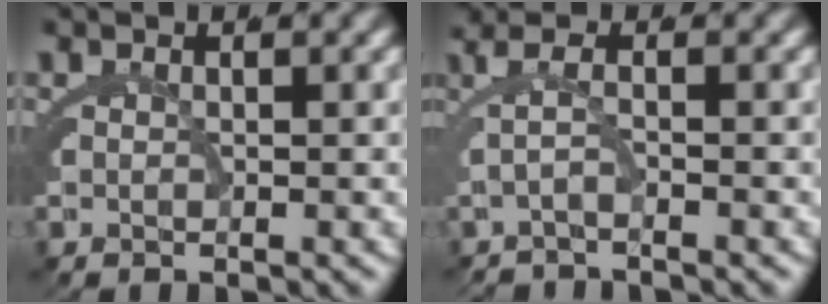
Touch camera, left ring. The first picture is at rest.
{"total": 2.0, "force": [-0.6, -0.2, 1.9], "torque": [-0.053, -0.005, -0.004]}